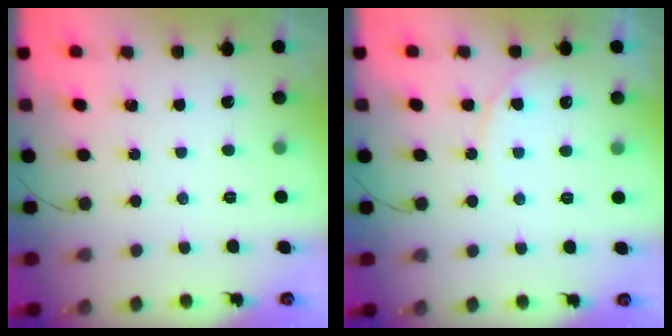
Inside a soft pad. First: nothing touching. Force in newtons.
{"total": 8.0, "press": 8.0, "slide": 0.6}